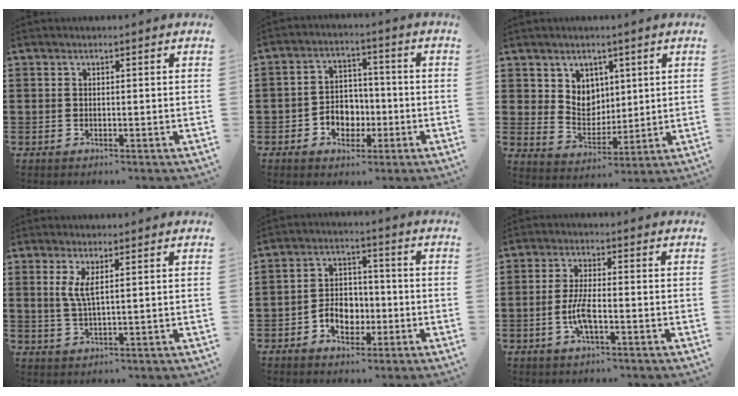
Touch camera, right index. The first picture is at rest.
{"total": 4.9, "force": [-1.7, 4.2, 1.8], "torque": [-0.026, 0.004, -0.036]}
{"total": 5.6, "force": [2.9, 4.6, 0.8], "torque": [-0.037, -0.004, 0.055]}
{"total": 3.4, "force": [1.1, 0.5, 3.2], "torque": [-0.067, -0.001, 0.018]}
{"total": 5.5, "force": [-2.0, 4.3, 2.8], "torque": [-0.041, 0.004, -0.040]}
{"total": 4.9, "force": [-1.5, 1.4, 4.5], "torque": [-0.104, -0.004, -0.036]}